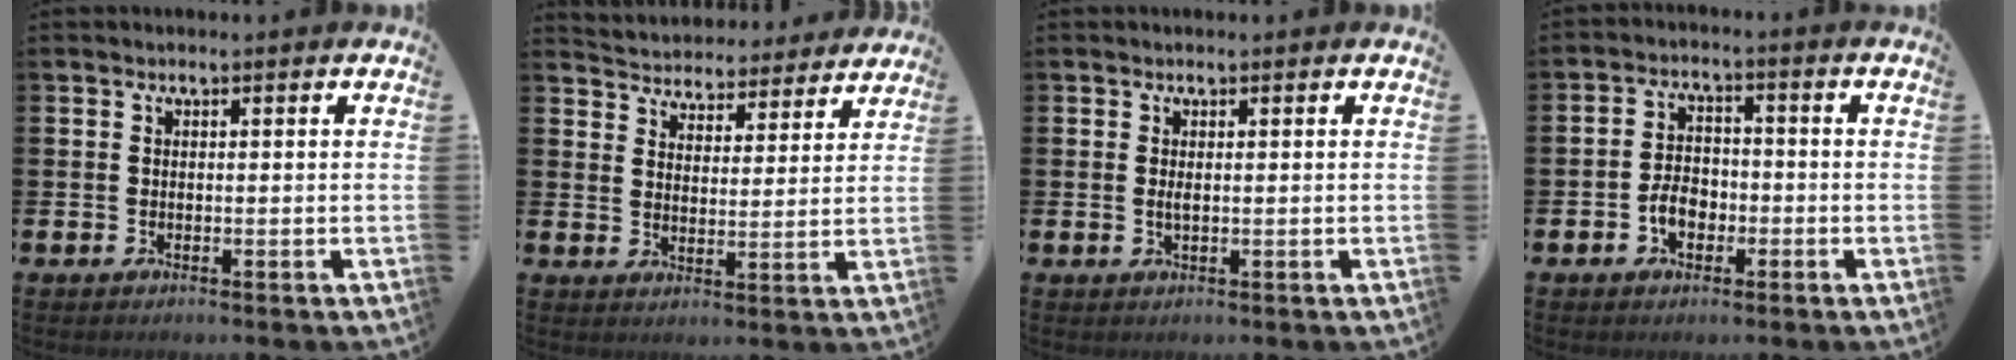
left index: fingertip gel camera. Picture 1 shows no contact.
{"total": 4.6, "force": [4.4, 1.2, -0.4], "torque": [-0.010, -0.040, 0.074]}
{"total": 0.8, "force": [0.2, 0.2, 0.8], "torque": [-0.010, -0.001, 0.001]}
{"total": 4.0, "force": [-1.6, 2.7, 2.4], "torque": [-0.032, 0.000, -0.035]}